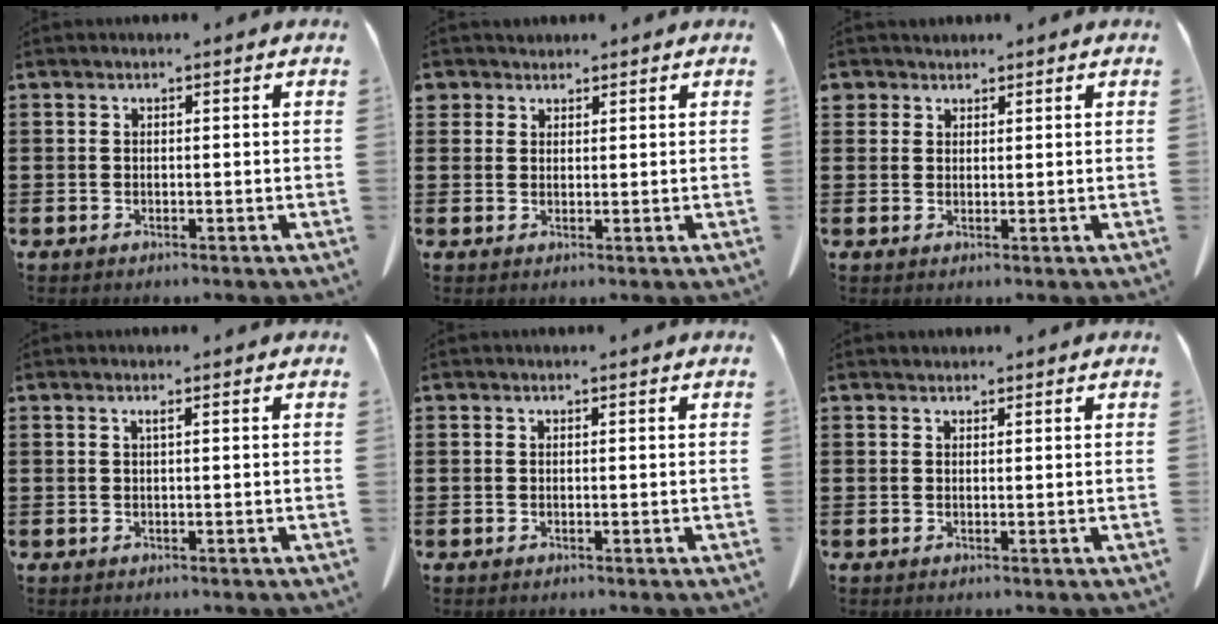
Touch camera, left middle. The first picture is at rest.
{"total": 2.2, "force": [1.8, 1.3, 0.0], "torque": [-0.007, 0.007, 0.035]}
{"total": 2.0, "force": [1.6, 1.2, 0.0], "torque": [-0.007, 0.005, 0.032]}
{"total": 0.7, "force": [0.2, -0.1, 0.7], "torque": [-0.012, -0.003, 0.005]}
{"total": 0.0}
{"total": 0.6, "force": [0.5, 0.3, 0.0], "torque": [0.006, -0.002, 0.009]}